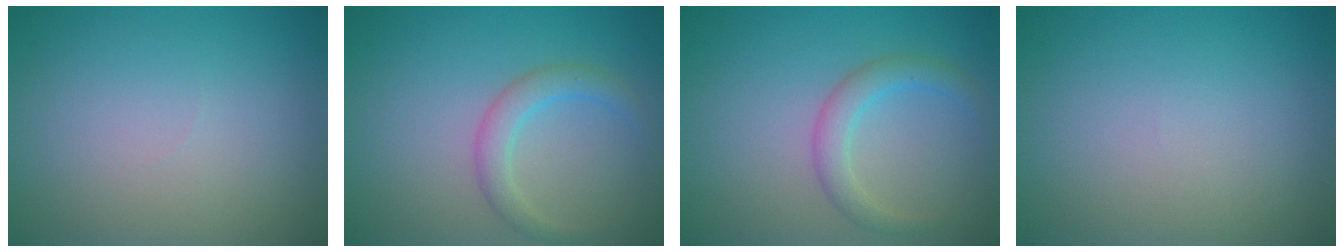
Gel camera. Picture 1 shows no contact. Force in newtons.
{"total": 2.3, "press": 2.3, "slide": 0.0}
{"total": 2.5, "press": 2.5, "slide": 0.1}
{"total": 0.0}